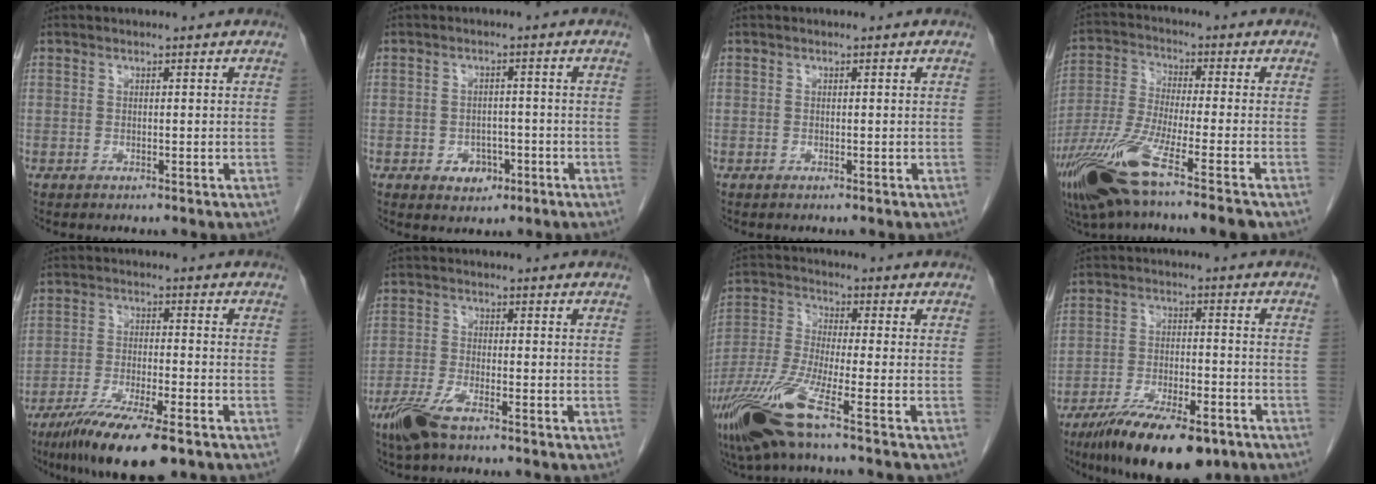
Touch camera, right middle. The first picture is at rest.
{"total": 3.6, "force": [-1.6, 2.7, 1.9], "torque": [-0.023, 0.004, -0.014]}
{"total": 0.0}
{"total": 15.8, "force": [-10.0, 0.0, 12.3], "torque": [-0.262, -0.048, -0.187]}
{"total": 12.5, "force": [-8.5, 1.6, 9.0], "torque": [-0.157, -0.032, -0.140]}
{"total": 5.4, "force": [-3.8, 0.9, 3.8], "torque": [-0.087, -0.012, -0.074]}
{"total": 11.8, "force": [-7.2, -0.5, 9.4], "torque": [-0.202, -0.033, -0.143]}
{"total": 15.0, "force": [-10.5, 4.3, 9.8], "torque": [-0.160, -0.024, -0.172]}